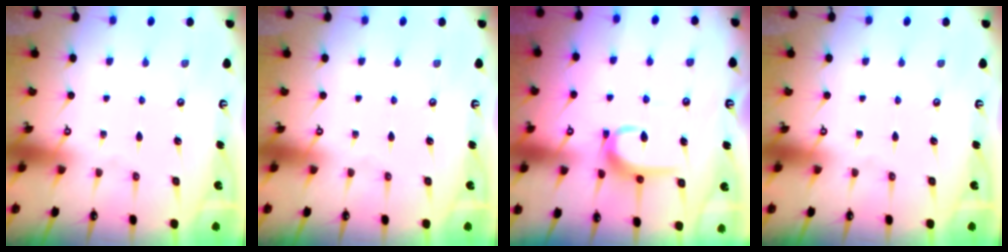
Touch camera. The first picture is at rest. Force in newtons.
{"total": 0.0}
{"total": 8.3, "press": 8.3, "slide": 0.3}
{"total": 0.0}